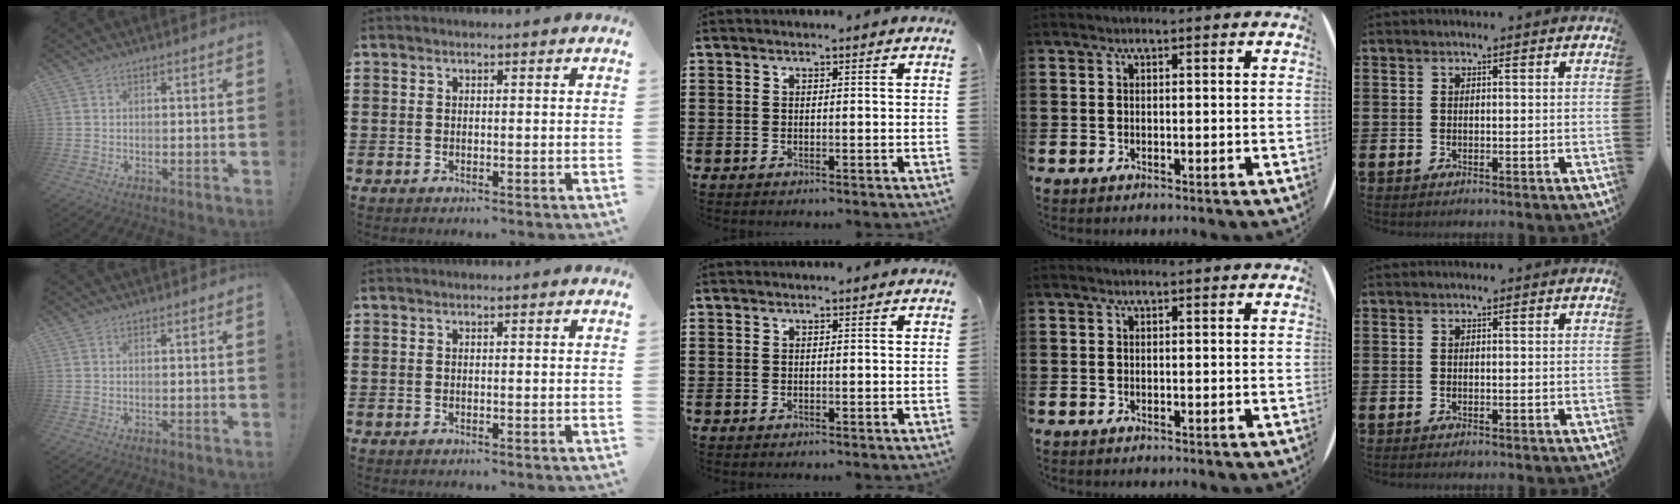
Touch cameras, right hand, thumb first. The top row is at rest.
{}